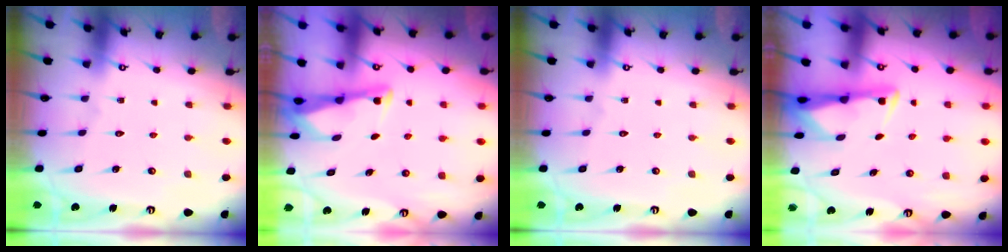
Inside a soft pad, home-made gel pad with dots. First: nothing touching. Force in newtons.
{"total": 2.9, "press": 2.9, "slide": 0.2}
{"total": 0.0}
{"total": 3.0, "press": 2.9, "slide": 0.5}